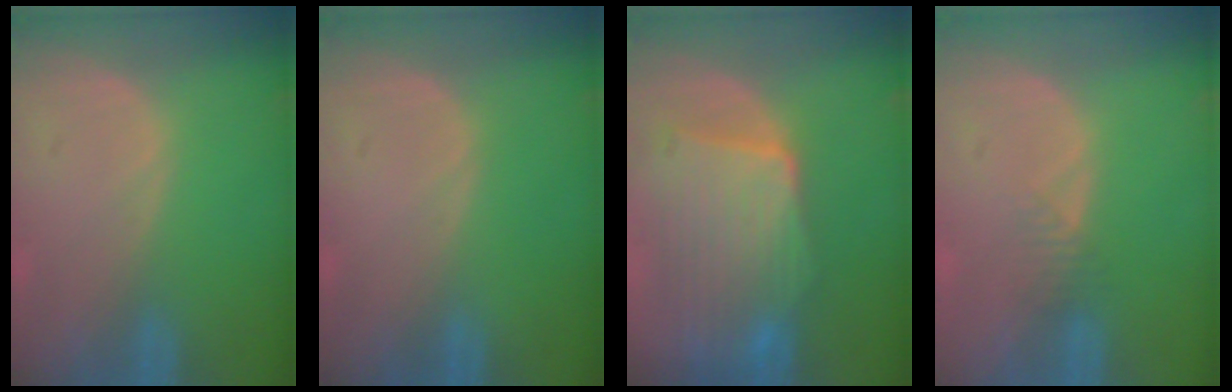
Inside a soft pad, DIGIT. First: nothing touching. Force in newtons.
{"total": 0.0}
{"total": 9.1, "press": 8.6, "slide": 2.7}
{"total": 1.6, "press": 1.4, "slide": 0.9}